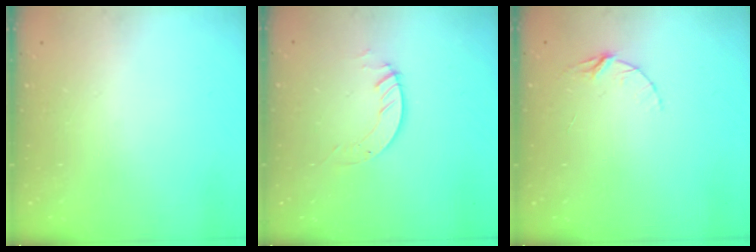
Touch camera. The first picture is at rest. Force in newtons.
{"total": 3.8, "press": 3.8, "slide": 0.4}
{"total": 3.7, "press": 3.7, "slide": 0.4}